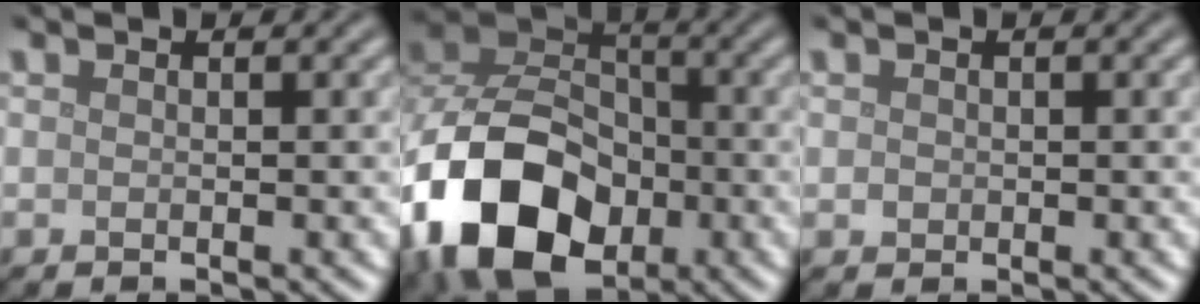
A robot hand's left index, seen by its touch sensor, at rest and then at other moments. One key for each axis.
{"total": 14.6, "fx": -5.5, "fy": 10.2, "fz": 8.8, "tx": -0.188, "ty": -0.027, "tz": -0.104}
{"total": 0.6, "fx": -0.1, "fy": 0.6, "fz": 0.1, "tx": 0.001, "ty": -0.004, "tz": -0.003}